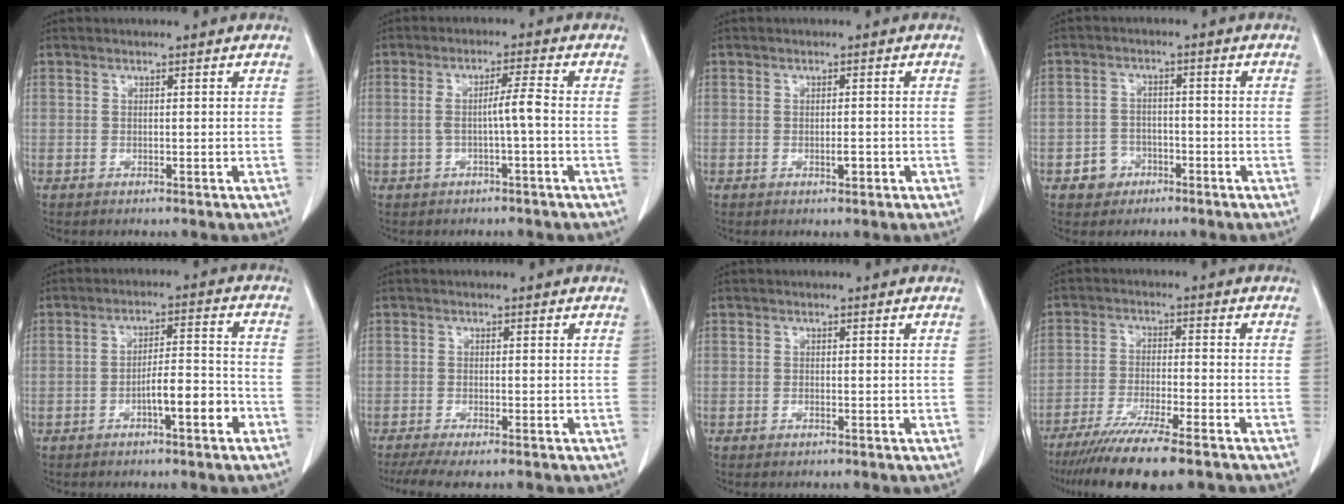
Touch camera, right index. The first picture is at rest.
{"total": 3.8, "force": [-0.7, -0.3, 3.8], "torque": [-0.067, 0.010, -0.009]}
{"total": 1.5, "force": [-0.5, 0.5, 1.3], "torque": [-0.024, 0.000, -0.007]}
{"total": 3.9, "force": [-2.0, 3.2, 0.7], "torque": [-0.006, 0.013, -0.031]}
{"total": 6.8, "force": [-3.3, 1.0, 5.8], "torque": [-0.093, 0.016, -0.051]}
{"total": 6.8, "force": [-5.5, 0.8, 3.9], "torque": [-0.059, -0.012, -0.086]}
{"total": 0.7, "force": [-0.6, 0.2, 0.4], "torque": [-0.011, -0.001, -0.007]}
{"total": 13.6, "force": [-10.8, 0.9, 8.3], "torque": [-0.140, -0.034, -0.174]}